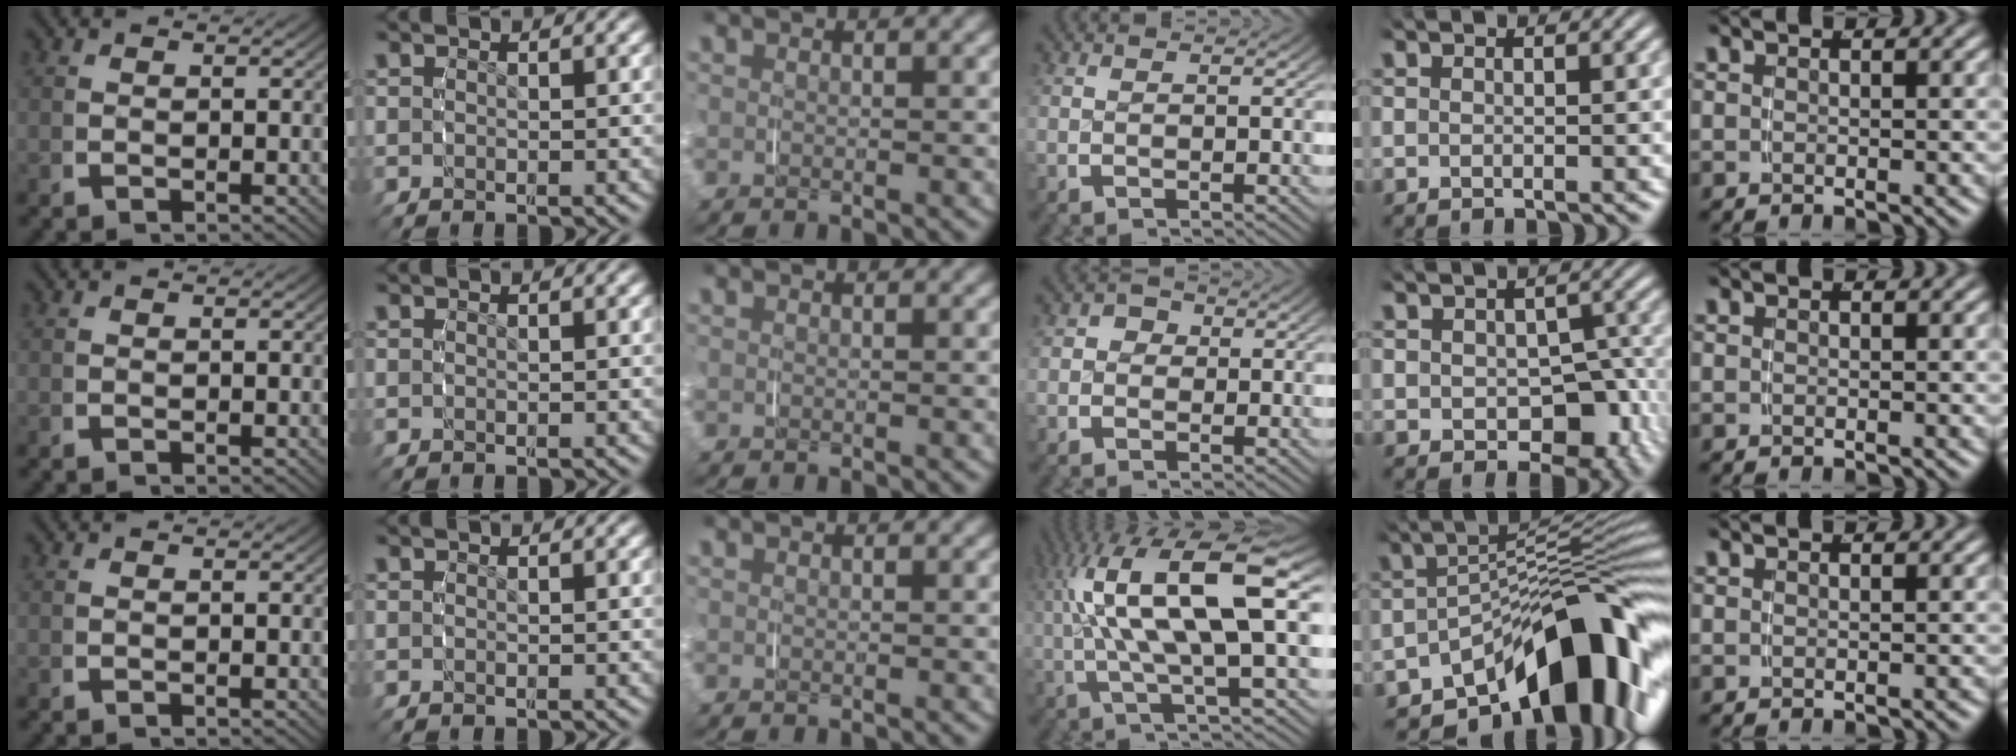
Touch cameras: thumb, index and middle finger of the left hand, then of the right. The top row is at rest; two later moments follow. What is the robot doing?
{"motion": "grasp_and_lifting", "object": "pencil case"}